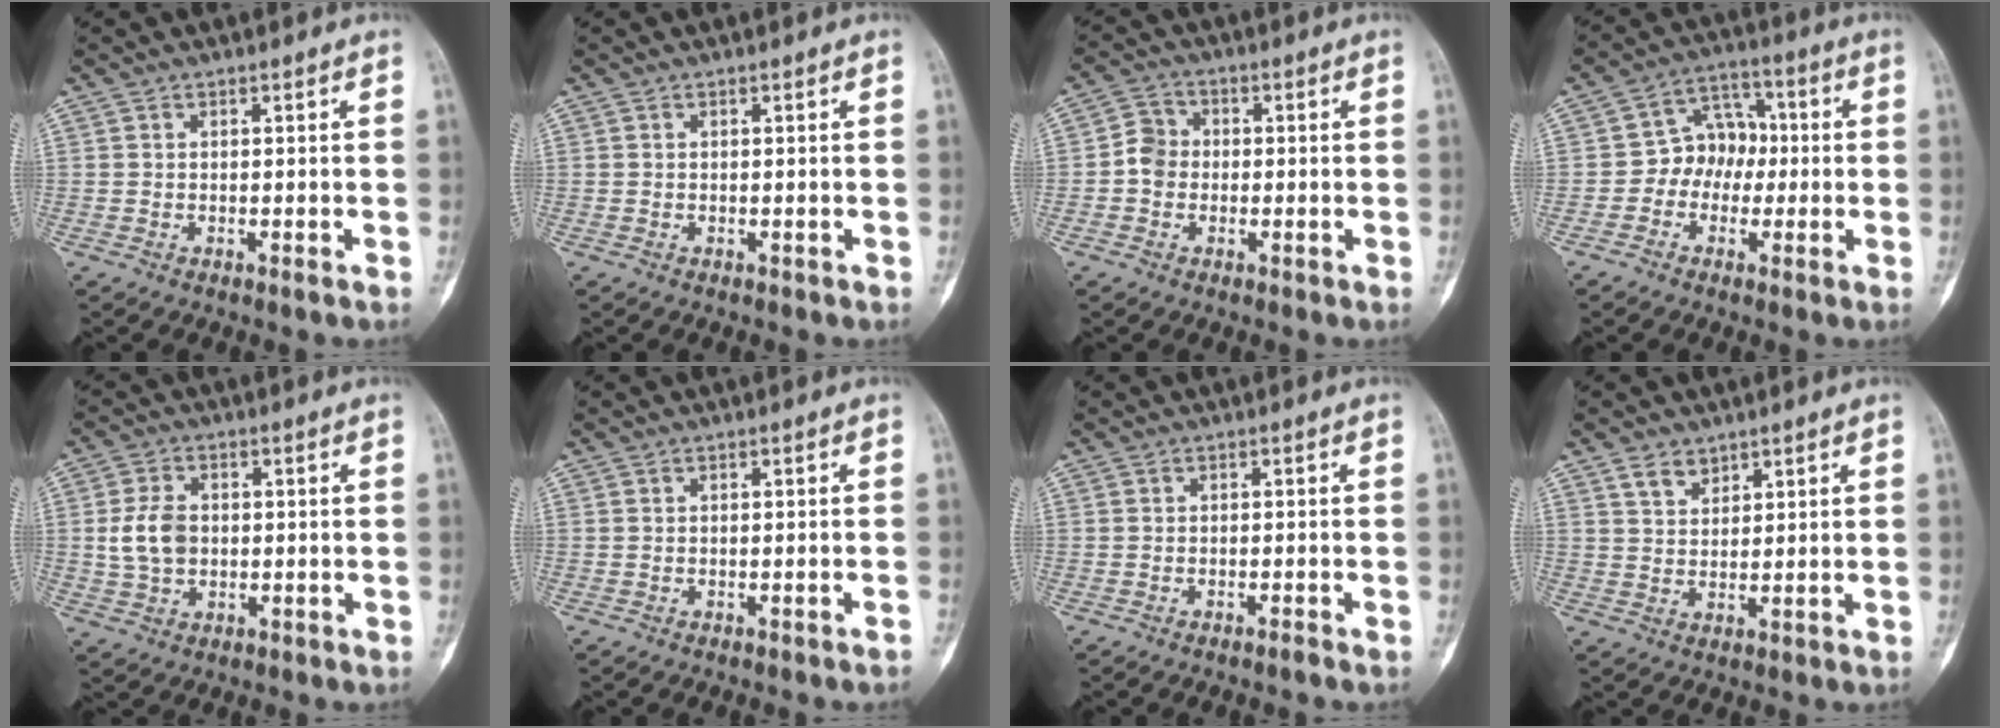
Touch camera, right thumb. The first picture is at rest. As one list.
[{"total": 0.0}, {"total": 4.6, "force": [-0.7, 4.1, 2.0], "torque": [-0.016, 0.012, -0.022]}, {"total": 8.2, "force": [-0.9, 6.8, 4.6], "torque": [-0.028, 0.031, -0.031]}, {"total": 6.6, "force": [0.1, 4.8, 4.6], "torque": [-0.080, 0.005, 0.005]}, {"total": 0.8, "force": [-0.6, -0.1, 0.5], "torque": [-0.013, 0.009, -0.005]}, {"total": 0.9, "force": [-0.7, -0.1, 0.5], "torque": [-0.013, 0.006, -0.013]}, {"total": 3.5, "force": [2.5, 2.1, 1.2], "torque": [-0.009, -0.017, 0.050]}]